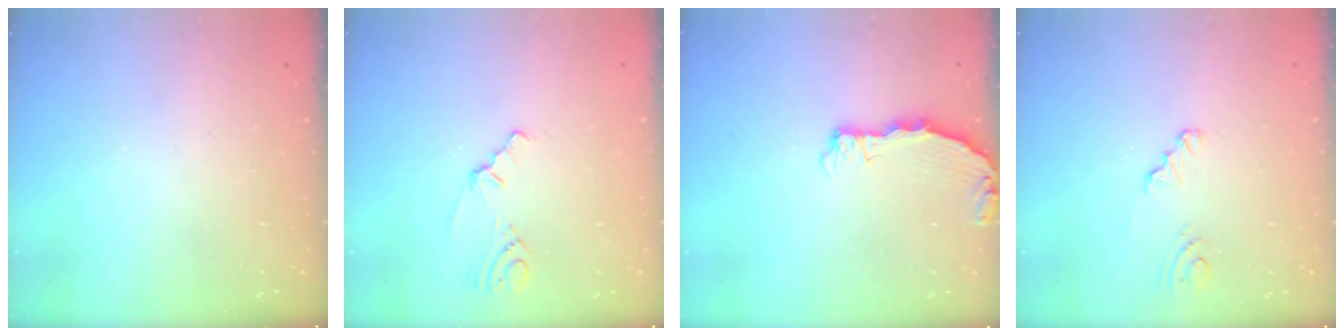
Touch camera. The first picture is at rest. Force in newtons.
{"total": 1.6, "press": 1.5, "slide": 0.6}
{"total": 3.7, "press": 3.7, "slide": 0.4}
{"total": 2.4, "press": 2.4, "slide": 0.3}